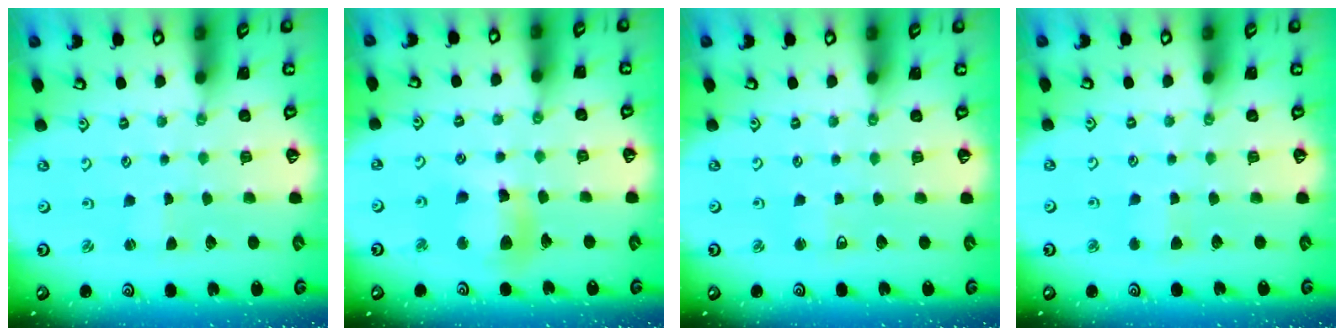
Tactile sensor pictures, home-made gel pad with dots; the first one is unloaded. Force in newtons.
{"total": 11.1, "press": 10.9, "slide": 2.1}
{"total": 2.8, "press": 2.7, "slide": 0.7}
{"total": 2.6, "press": 2.5, "slide": 0.6}